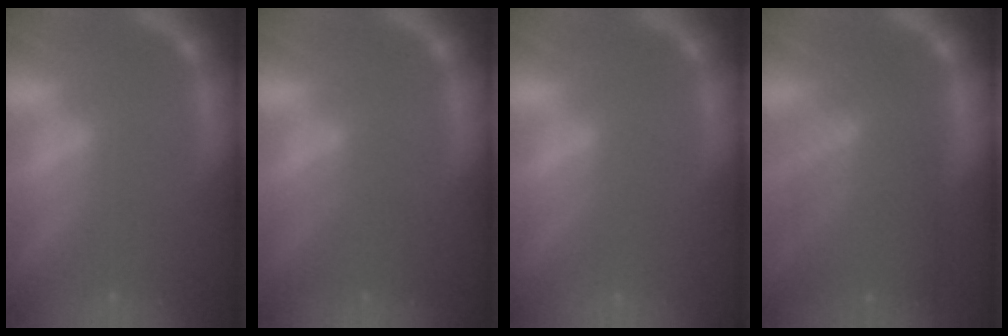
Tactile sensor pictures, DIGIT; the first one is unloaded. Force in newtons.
{"total": 2.0}
{"total": 0.0}
{"total": 8.1}